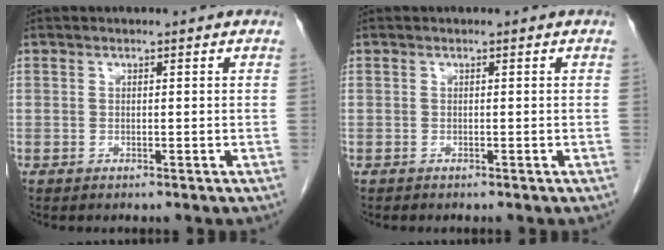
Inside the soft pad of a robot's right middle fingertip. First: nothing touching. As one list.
[{"total": 0.0}]